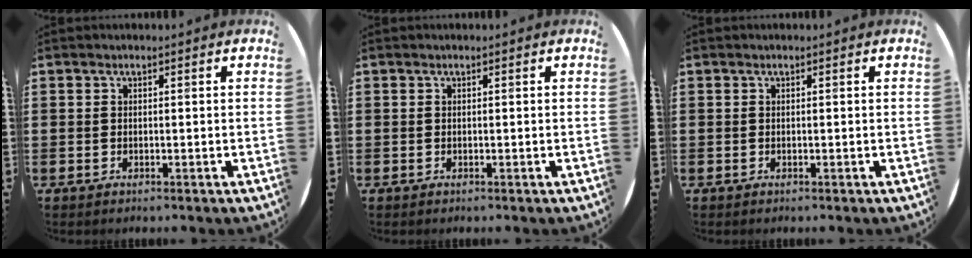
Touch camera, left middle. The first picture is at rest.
{"total": 0.0}
{"total": 0.0}